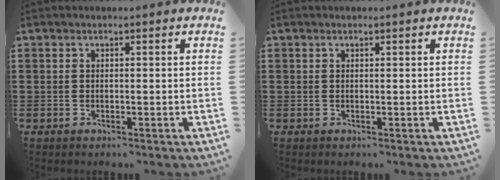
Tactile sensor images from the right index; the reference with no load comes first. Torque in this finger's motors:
{"motor_torque": [-0.35, 0.04, 0.01, -0.01]}